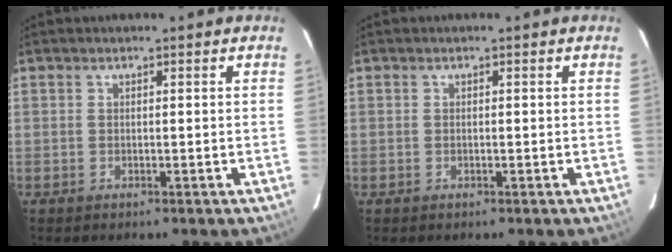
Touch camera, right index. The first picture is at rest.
{"total": 0.0}